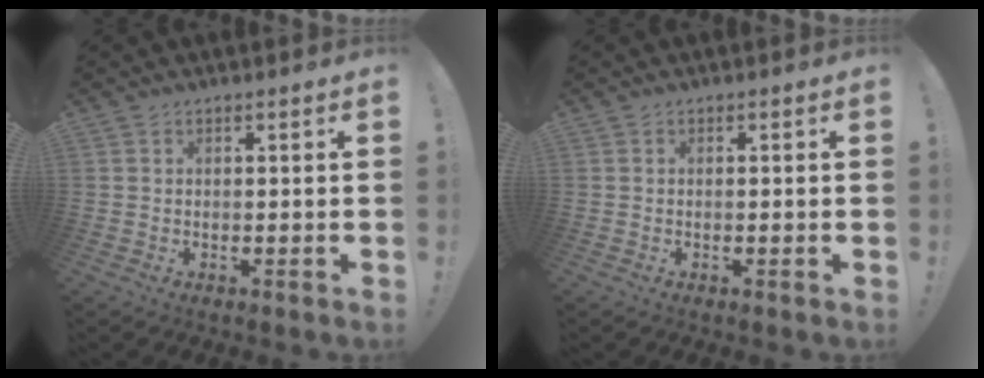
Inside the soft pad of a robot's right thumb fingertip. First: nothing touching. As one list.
[{"total": 0.5, "force": [-0.2, -0.1, 0.4], "torque": [-0.006, -0.001, -0.004]}]